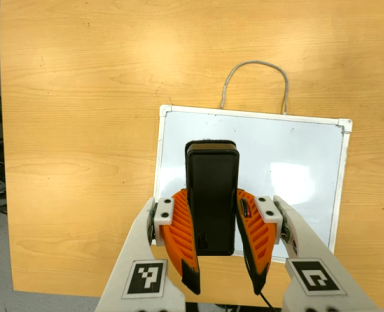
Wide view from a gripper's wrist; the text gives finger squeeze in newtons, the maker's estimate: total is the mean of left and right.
{"total": 8.6, "left": 6.4, "right": 10.8}